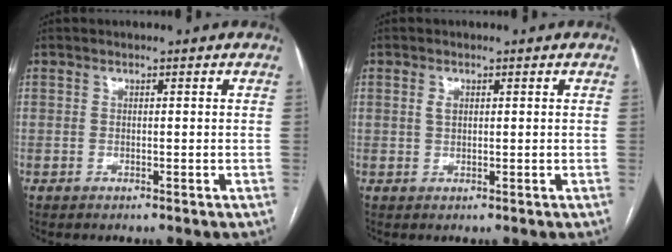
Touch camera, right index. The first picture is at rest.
{"total": 1.6, "force": [0.5, 1.0, 1.2], "torque": [-0.024, 0.003, 0.011]}